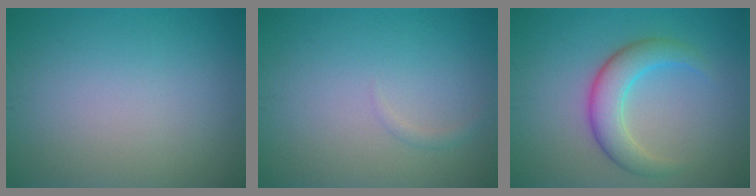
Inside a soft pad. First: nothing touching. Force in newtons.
{"total": 0.7, "press": 0.7, "slide": 0.1}
{"total": 4.5, "press": 4.5, "slide": 0.2}